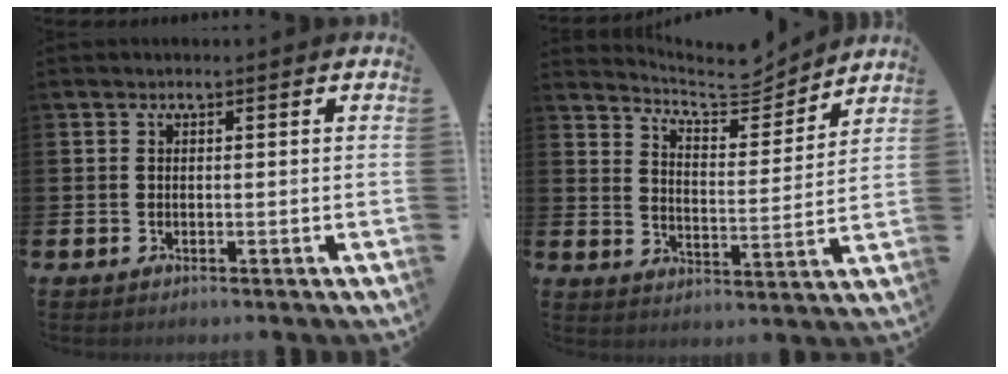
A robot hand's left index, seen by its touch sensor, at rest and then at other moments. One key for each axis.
{"total": 6.5, "fx": 6.3, "fy": 1.4, "fz": 1.1, "tx": -0.037, "ty": -0.051, "tz": 0.106}